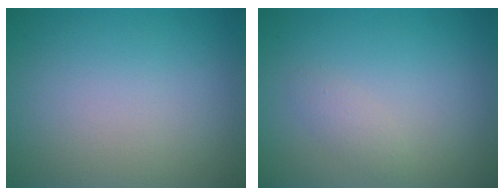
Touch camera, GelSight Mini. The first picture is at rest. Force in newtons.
{"total": 1.1, "press": 1.1, "slide": 0.1}